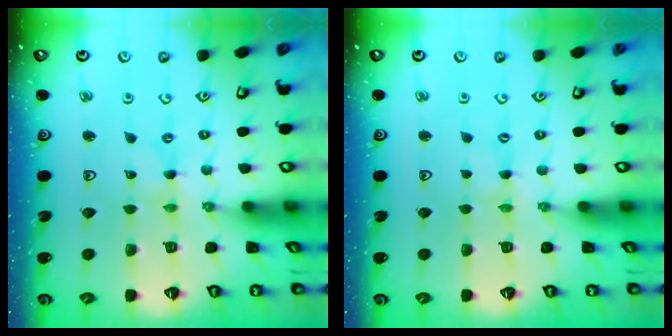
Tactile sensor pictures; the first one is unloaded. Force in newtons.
{"total": 0.0}